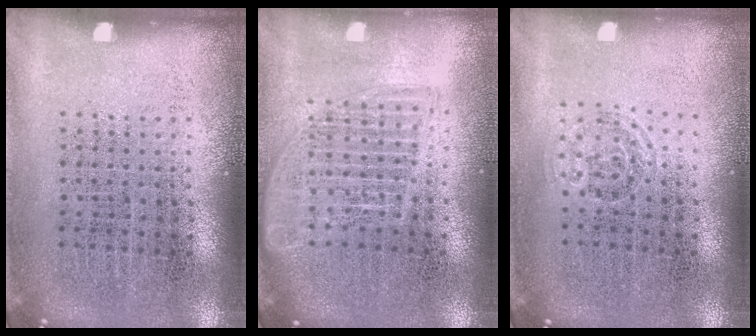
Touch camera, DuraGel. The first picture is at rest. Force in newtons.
{"total": 1.6, "press": 1.4, "slide": 0.7}
{"total": 0.7, "press": 0.4, "slide": 0.6}